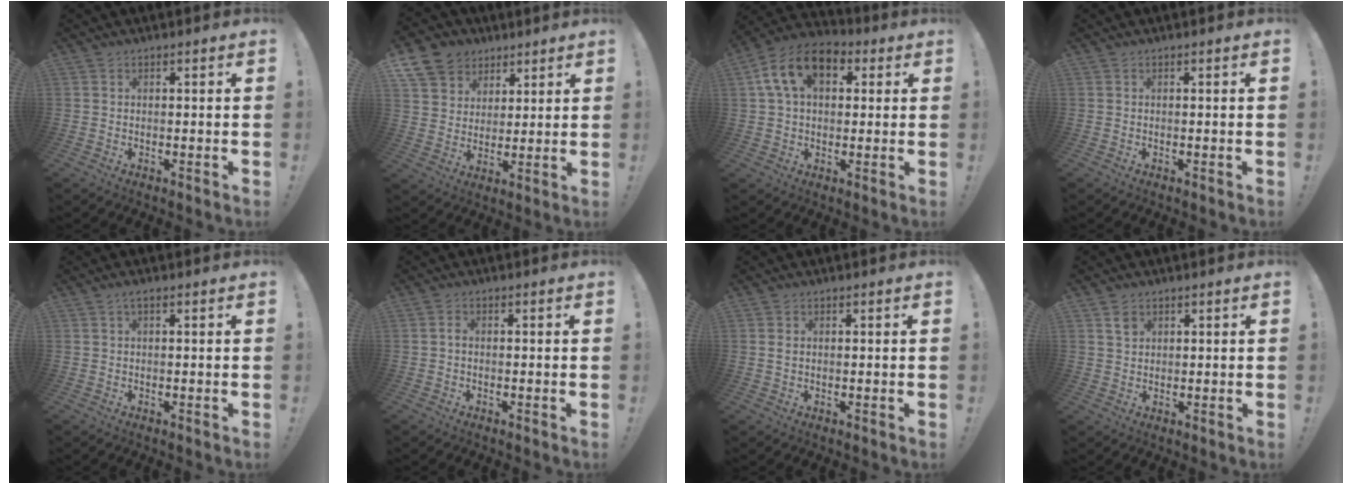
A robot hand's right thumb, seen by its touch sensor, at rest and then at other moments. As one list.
[{"total": 11.0, "force": [6.0, 8.8, 2.8], "torque": [-0.039, -0.040, 0.122]}, {"total": 14.5, "force": [5.0, 9.2, 10.0], "torque": [-0.174, -0.001, 0.091]}, {"total": 0.0}, {"total": 1.1, "force": [0.2, 0.1, 1.1], "torque": [-0.016, -0.001, 0.002]}, {"total": 1.1, "force": [-0.5, 0.7, 0.6], "torque": [-0.018, 0.007, -0.009]}, {"total": 1.3, "force": [0.3, 0.8, 0.9], "torque": [-0.016, 0.003, 0.004]}, {"total": 3.4, "force": [1.8, 2.7, 0.7], "torque": [0.005, -0.011, 0.030]}]